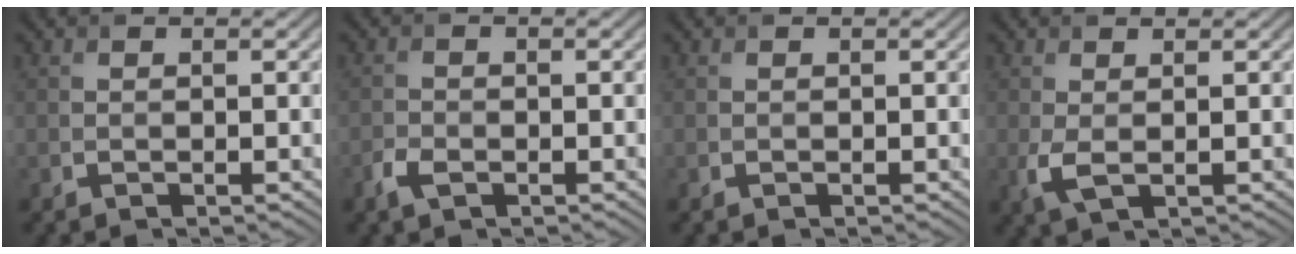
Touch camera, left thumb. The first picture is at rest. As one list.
[{"total": 2.1, "force": [-1.2, 1.1, 1.2], "torque": [-0.031, -0.003, -0.028]}, {"total": 0.0}, {"total": 2.4, "force": [0.0, 1.1, 2.1], "torque": [-0.060, -0.005, 0.003]}]